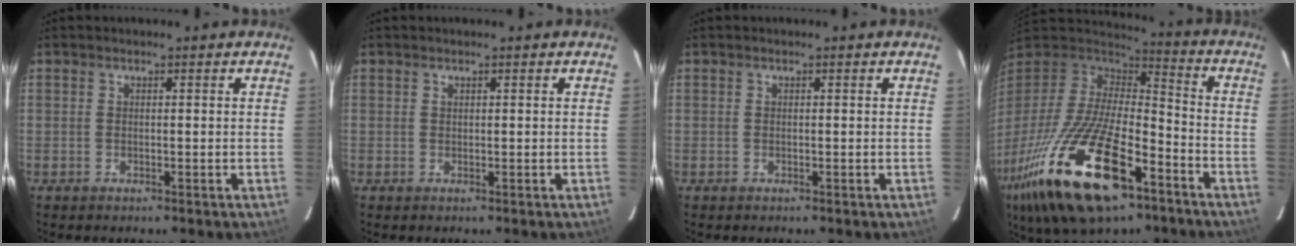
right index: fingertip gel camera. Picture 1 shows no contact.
{"total": 0.0}
{"total": 0.0}
{"total": 30.9, "force": [-17.1, 12.0, 22.8], "torque": [-0.459, -0.062, -0.291]}